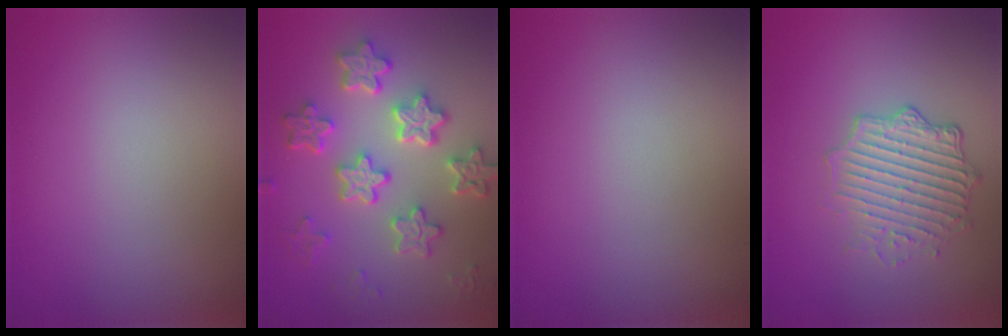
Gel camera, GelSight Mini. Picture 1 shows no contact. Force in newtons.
{"total": 5.8, "press": 5.2, "slide": 2.7}
{"total": 0.0}
{"total": 4.7, "press": 3.5, "slide": 3.1}